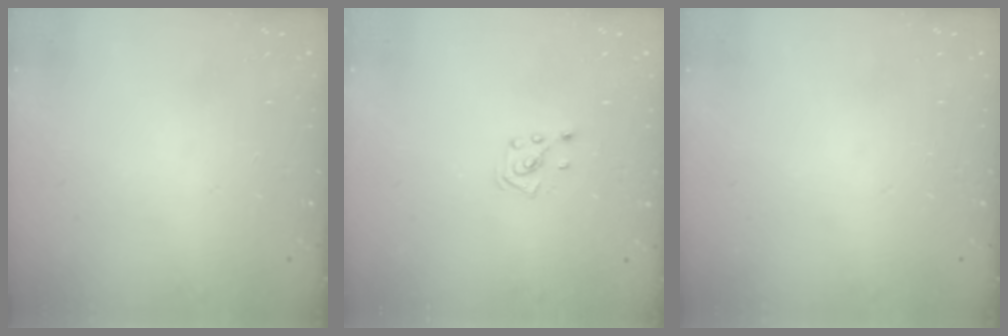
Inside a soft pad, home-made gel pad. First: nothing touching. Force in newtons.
{"total": 2.6, "press": 2.6, "slide": 0.5}
{"total": 0.0}